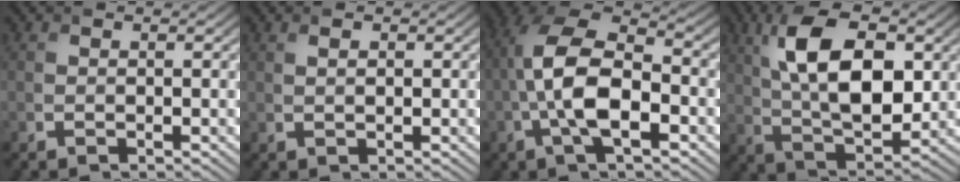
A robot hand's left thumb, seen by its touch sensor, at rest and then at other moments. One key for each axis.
{"total": 1.1, "fx": 0.4, "fy": 0.3, "fz": 1.0, "tx": -0.017, "ty": -0.003, "tz": 0.009}
{"total": 11.2, "fx": -2.6, "fy": 5.1, "fz": 9.7, "tx": -0.202, "ty": 0.010, "tz": -0.059}
{"total": 12.8, "fx": 3.0, "fy": 6.3, "fz": 10.8, "tx": -0.204, "ty": 0.003, "tz": 0.055}